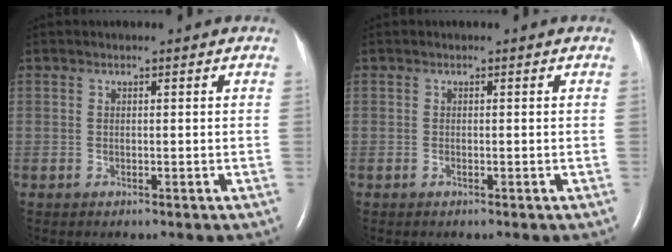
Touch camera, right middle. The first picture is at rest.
{"total": 0.0}